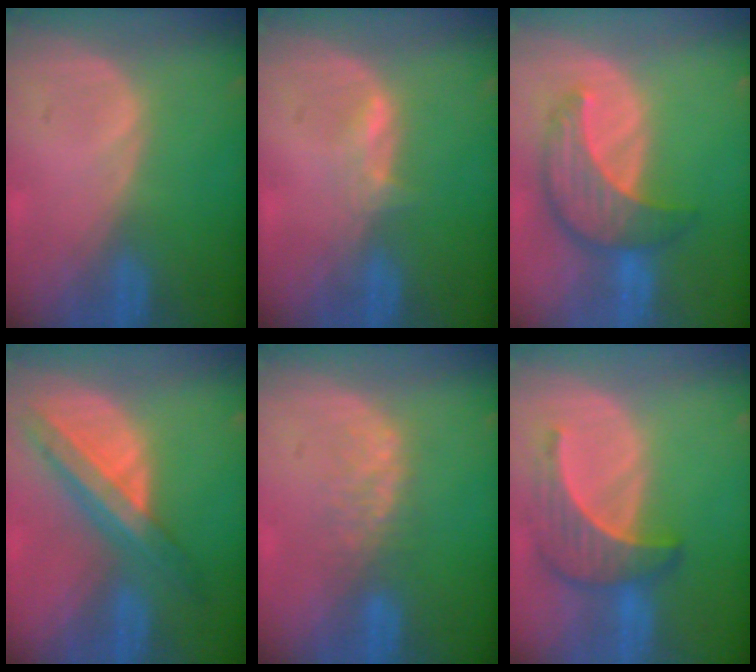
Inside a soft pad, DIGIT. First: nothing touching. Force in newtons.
{"total": 2.1, "press": 2.0, "slide": 0.4}
{"total": 8.1, "press": 7.5, "slide": 3.1}
{"total": 8.3, "press": 7.1, "slide": 4.4}
{"total": 3.2, "press": 3.2, "slide": 0.5}
{"total": 6.5, "press": 6.5, "slide": 0.3}